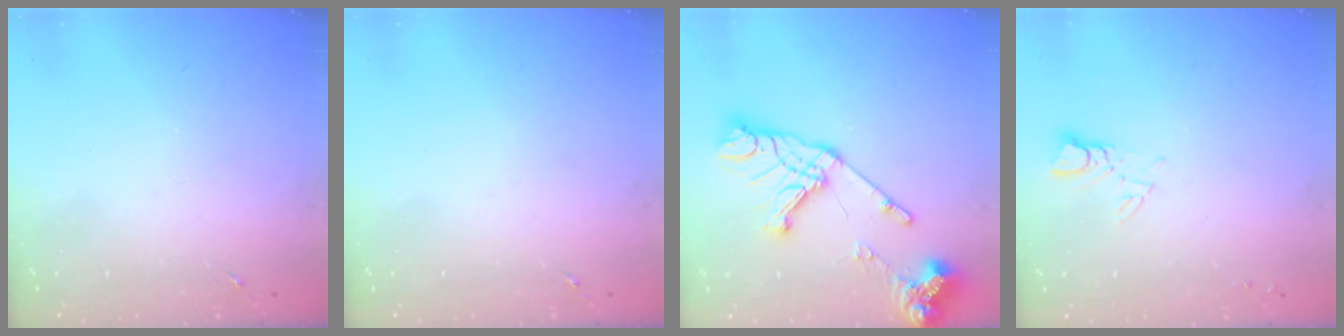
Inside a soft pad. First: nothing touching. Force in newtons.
{"total": 0.0}
{"total": 19.2, "press": 19.1, "slide": 2.3}
{"total": 4.5, "press": 4.5, "slide": 0.5}